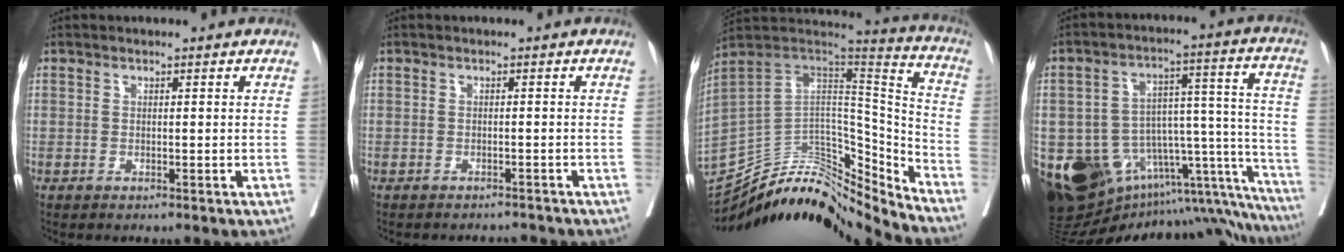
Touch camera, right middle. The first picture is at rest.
{"total": 2.8, "force": [-2.7, 0.4, -0.1], "torque": [0.007, -0.004, -0.036]}
{"total": 25.5, "force": [-23.7, 4.8, 8.0], "torque": [-0.157, 0.025, -0.378]}
{"total": 24.4, "force": [-13.5, 12.5, 16.0], "torque": [-0.178, 0.091, -0.157]}